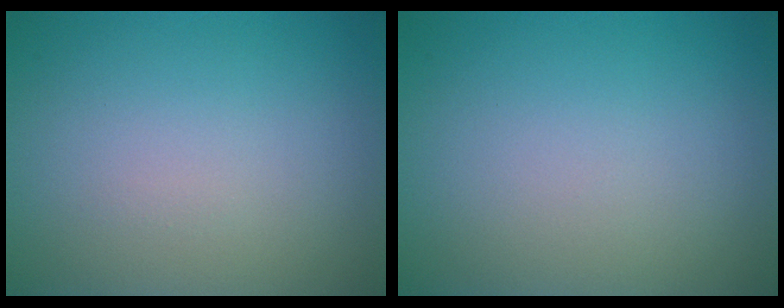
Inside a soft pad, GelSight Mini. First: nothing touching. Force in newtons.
{"total": 0.0}